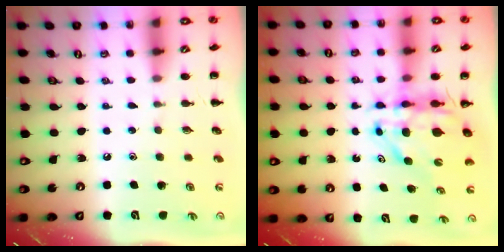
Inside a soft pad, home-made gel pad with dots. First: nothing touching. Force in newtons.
{"total": 10.0, "press": 9.4, "slide": 3.4}